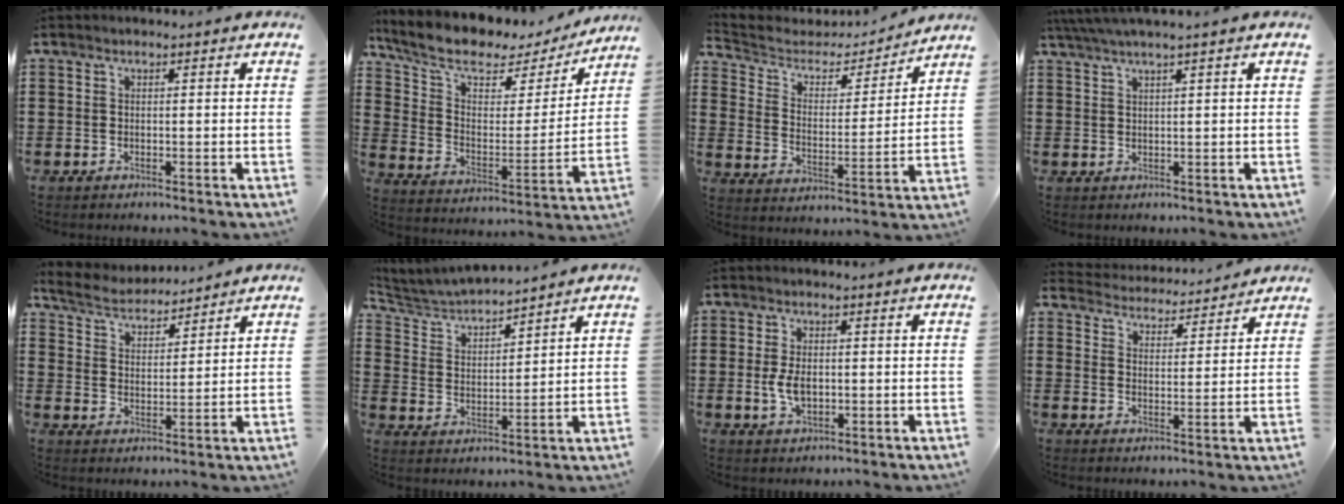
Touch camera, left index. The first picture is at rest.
{"total": 8.3, "force": [6.4, 3.3, 4.2], "torque": [-0.113, -0.038, 0.109]}
{"total": 4.0, "force": [3.4, 2.0, 0.8], "torque": [-0.045, -0.025, 0.050]}
{"total": 2.2, "force": [1.4, -0.3, 1.7], "torque": [-0.034, 0.001, 0.025]}
{"total": 5.0, "force": [4.8, 1.1, 0.7], "torque": [-0.039, -0.023, 0.084]}
{"total": 4.9, "force": [4.8, 0.4, 0.7], "torque": [-0.040, -0.031, 0.080]}
{"total": 4.4, "force": [-0.3, 2.5, 3.6], "torque": [-0.084, 0.001, -0.011]}
{"total": 4.2, "force": [4.2, 0.1, -0.4], "torque": [-0.017, -0.031, 0.069]}